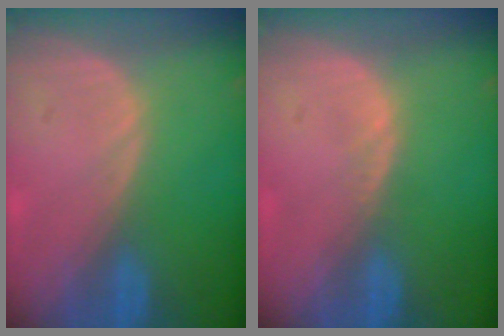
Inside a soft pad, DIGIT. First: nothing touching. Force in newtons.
{"total": 0.7, "press": 0.6, "slide": 0.3}